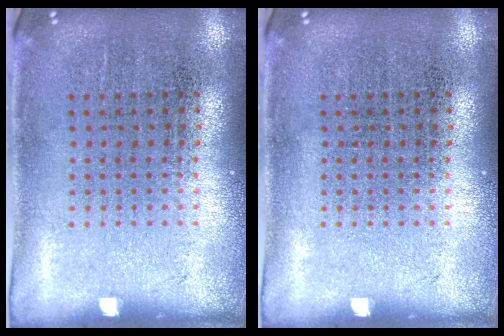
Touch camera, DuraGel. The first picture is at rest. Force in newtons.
{"total": 0.0}